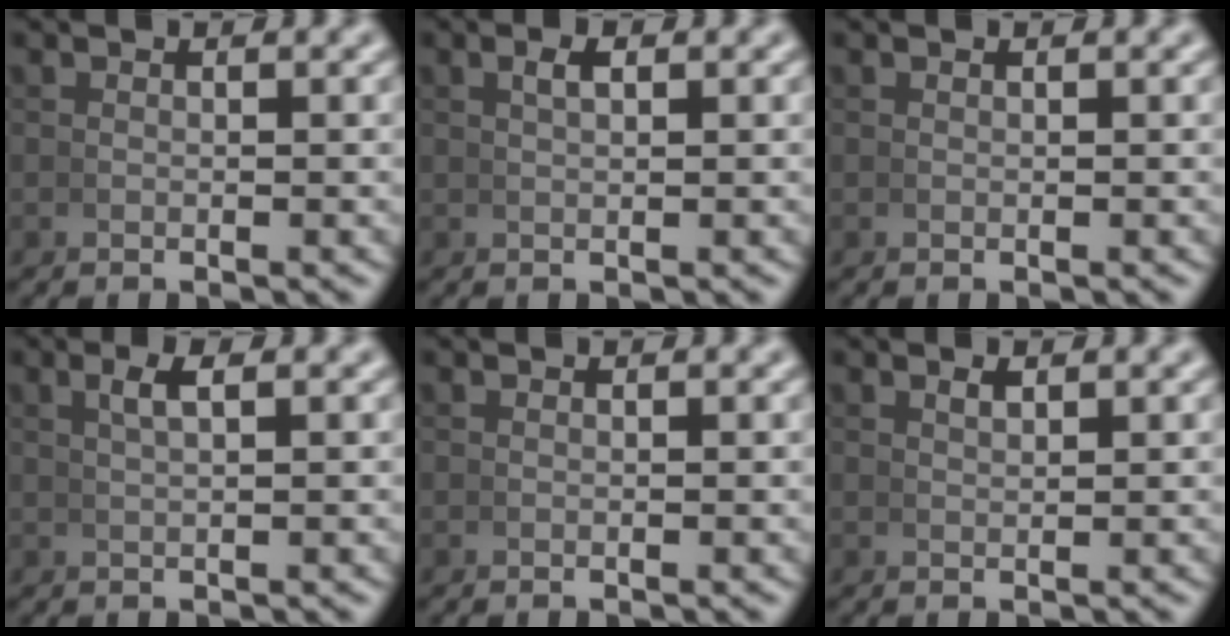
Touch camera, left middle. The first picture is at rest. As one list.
[{"total": 1.2, "force": [0.6, 0.4, 1.0], "torque": [-0.015, 0.003, 0.010]}, {"total": 0.0}, {"total": 1.9, "force": [1.0, 0.1, 1.6], "torque": [-0.028, 0.005, 0.018]}, {"total": 0.0}, {"total": 0.8, "force": [0.6, 0.1, 0.5], "torque": [-0.004, 0.002, 0.014]}]